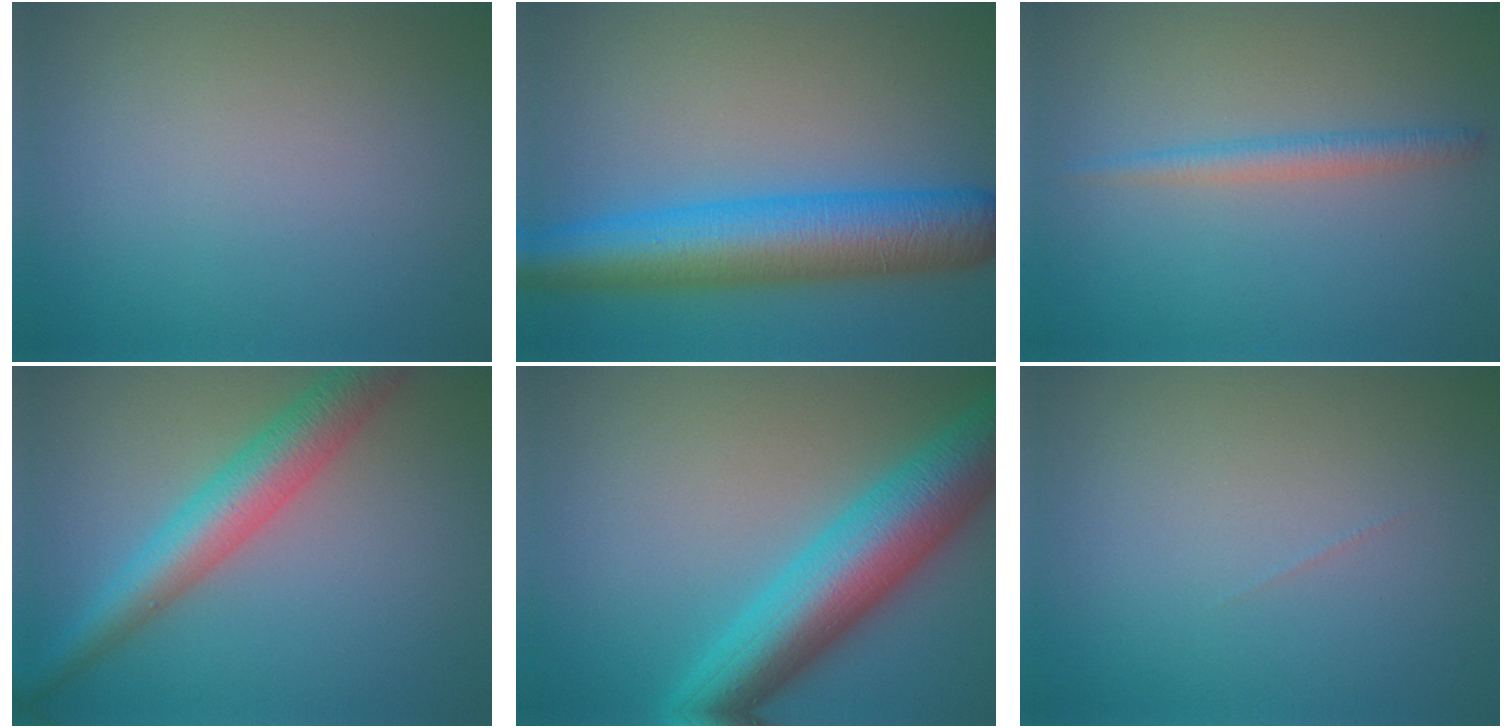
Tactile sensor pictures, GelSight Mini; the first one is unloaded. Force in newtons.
{"total": 8.8, "press": 8.8, "slide": 0.3}
{"total": 1.7, "press": 1.7, "slide": 0.1}
{"total": 5.6, "press": 5.6, "slide": 0.2}
{"total": 9.4, "press": 9.4, "slide": 0.1}
{"total": 0.0}